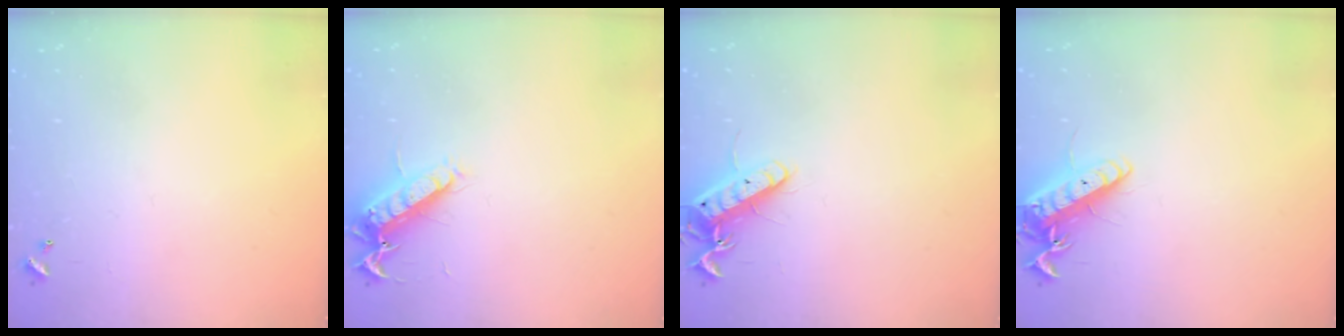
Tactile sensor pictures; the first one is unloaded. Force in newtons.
{"total": 12.9, "press": 12.8, "slide": 1.4}
{"total": 12.4, "press": 12.4, "slide": 1.1}
{"total": 13.9, "press": 13.9, "slide": 1.3}